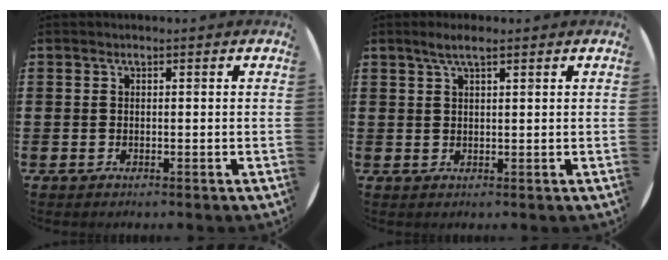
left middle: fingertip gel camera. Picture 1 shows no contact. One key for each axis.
{"total": 2.5, "fx": 1.7, "fy": 0.4, "fz": 1.8, "tx": -0.036, "ty": 0.006, "tz": 0.030}